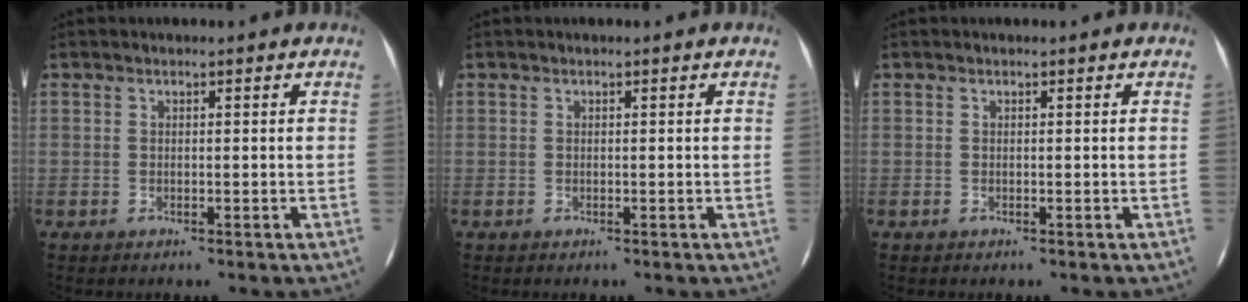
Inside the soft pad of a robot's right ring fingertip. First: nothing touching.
{"total": 0.0}
{"total": 0.0}